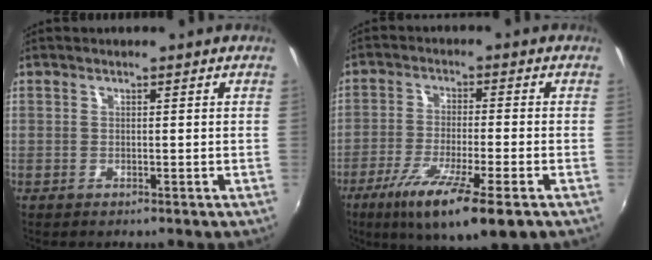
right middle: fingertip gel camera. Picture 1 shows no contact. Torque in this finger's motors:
{"motor_torque": [1.30, -0.84, 0.30, 0.08]}